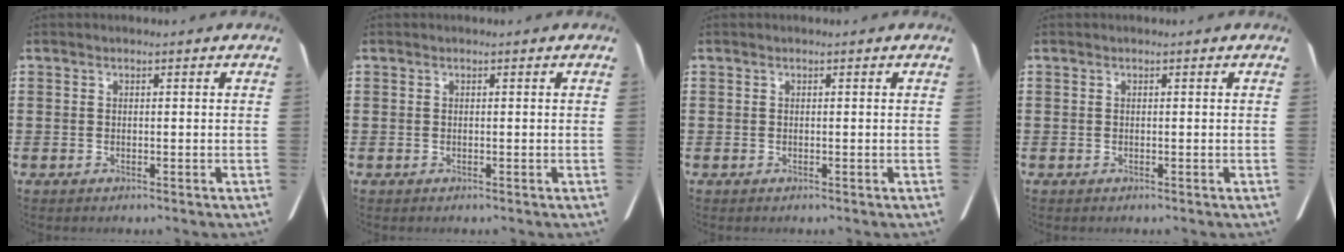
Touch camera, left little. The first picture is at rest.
{"total": 0.0}
{"total": 0.0}
{"total": 0.0}